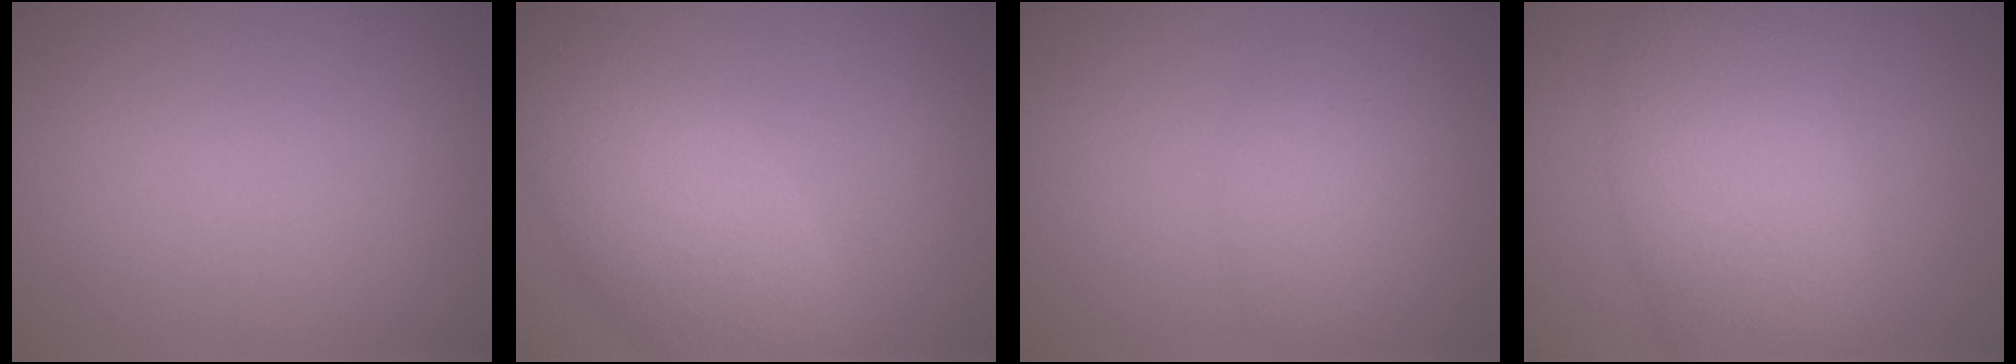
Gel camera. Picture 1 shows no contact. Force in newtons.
{"total": 6.9, "press": 6.9, "slide": 0.4}
{"total": 2.1, "press": 2.1, "slide": 0.0}
{"total": 7.7, "press": 7.7, "slide": 0.2}